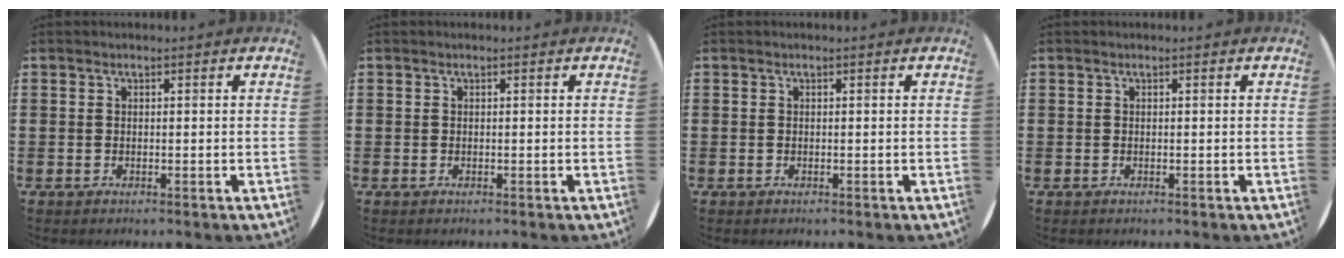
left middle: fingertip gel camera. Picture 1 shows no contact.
{"total": 0.0}
{"total": 0.0}
{"total": 0.0}